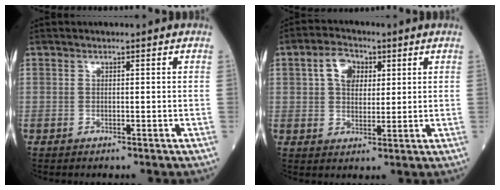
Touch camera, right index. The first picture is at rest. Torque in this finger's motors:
{"motor_torque": [0.92, 0.50, 0.43, 0.10]}